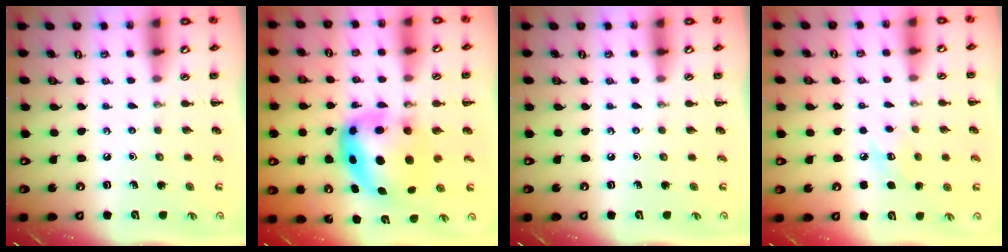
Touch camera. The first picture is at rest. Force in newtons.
{"total": 8.6, "press": 8.2, "slide": 2.5}
{"total": 0.0}
{"total": 6.7, "press": 6.5, "slide": 1.4}